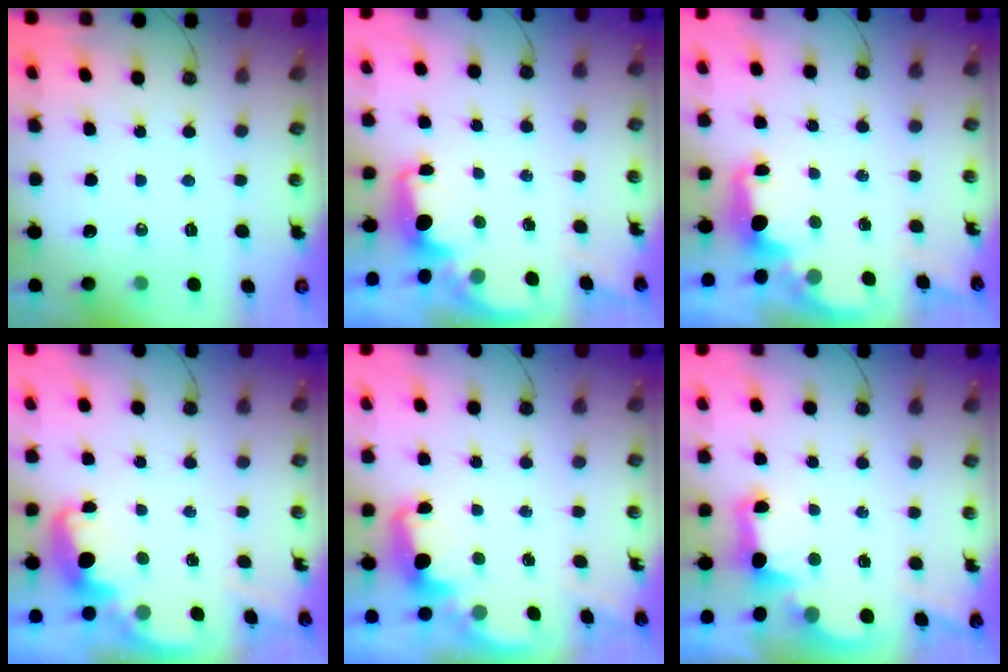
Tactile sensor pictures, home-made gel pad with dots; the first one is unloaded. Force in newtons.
{"total": 2.2, "press": 2.1, "slide": 0.8}
{"total": 2.2, "press": 2.1, "slide": 0.8}
{"total": 2.8, "press": 2.7, "slide": 0.8}
{"total": 2.5, "press": 2.5, "slide": 0.5}
{"total": 2.9, "press": 2.8, "slide": 0.9}